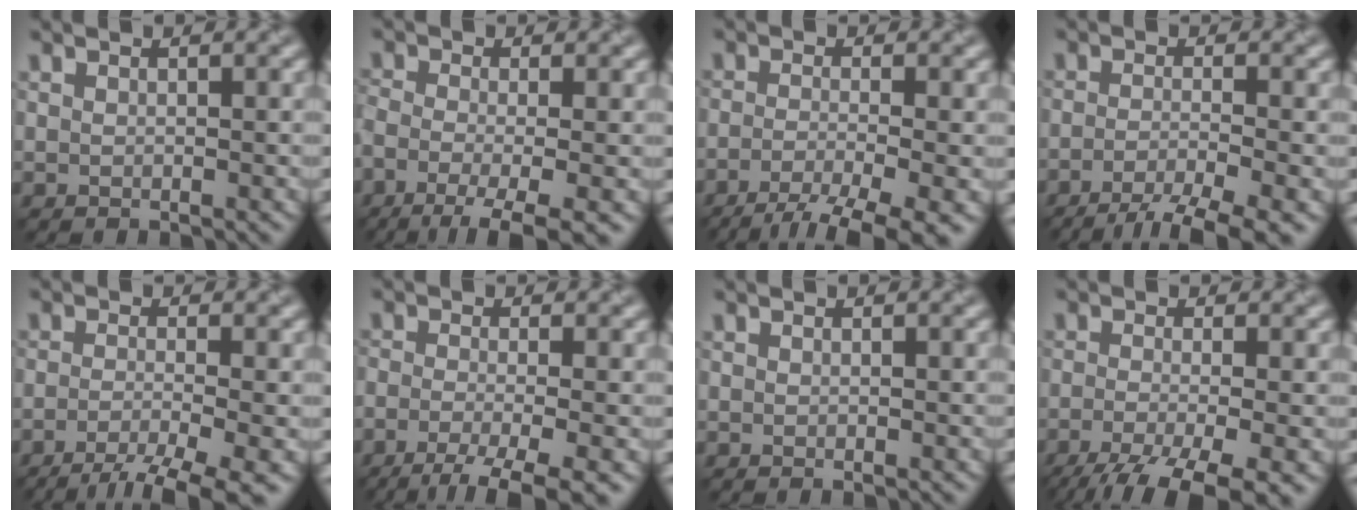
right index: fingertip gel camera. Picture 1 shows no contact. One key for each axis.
{"total": 5.9, "fx": -3.3, "fy": 1.6, "fz": 4.7, "tx": -0.085, "ty": -0.008, "tz": -0.064}
{"total": 7.3, "fx": -4.7, "fy": 1.6, "fz": 5.3, "tx": -0.083, "ty": -0.013, "tz": -0.085}
{"total": 6.0, "fx": -3.9, "fy": 1.1, "fz": 4.4, "tx": -0.064, "ty": -0.004, "tz": -0.074}
{"total": 6.7, "fx": -4.3, "fy": 1.3, "fz": 5.1, "tx": -0.076, "ty": -0.012, "tz": -0.078}
{"total": 6.4, "fx": -4.0, "fy": 1.5, "fz": 4.8, "tx": -0.078, "ty": -0.010, "tz": -0.075}
{"total": 0.0}
{"total": 9.3, "fx": -5.7, "fy": 2.7, "fz": 6.9, "tx": -0.114, "ty": -0.031, "tz": -0.092}